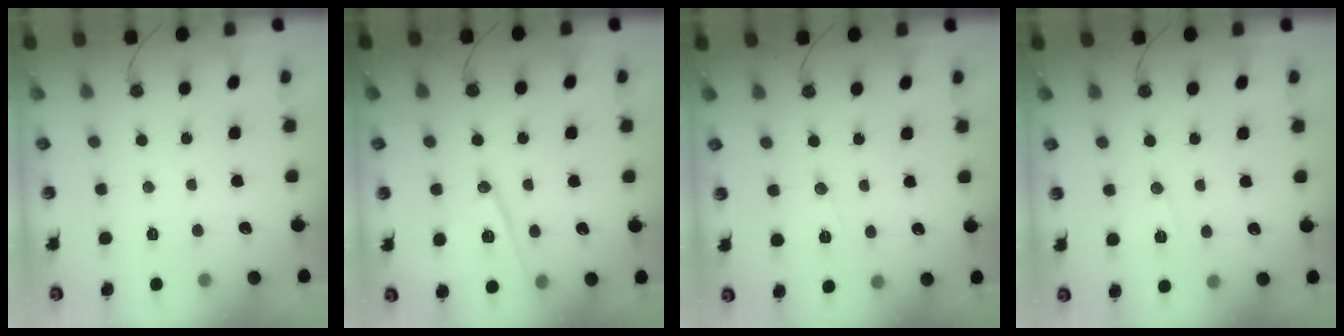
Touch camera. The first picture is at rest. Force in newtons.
{"total": 12.3, "press": 11.9, "slide": 2.8}
{"total": 5.9, "press": 5.8, "slide": 1.1}
{"total": 6.6, "press": 6.2, "slide": 2.4}